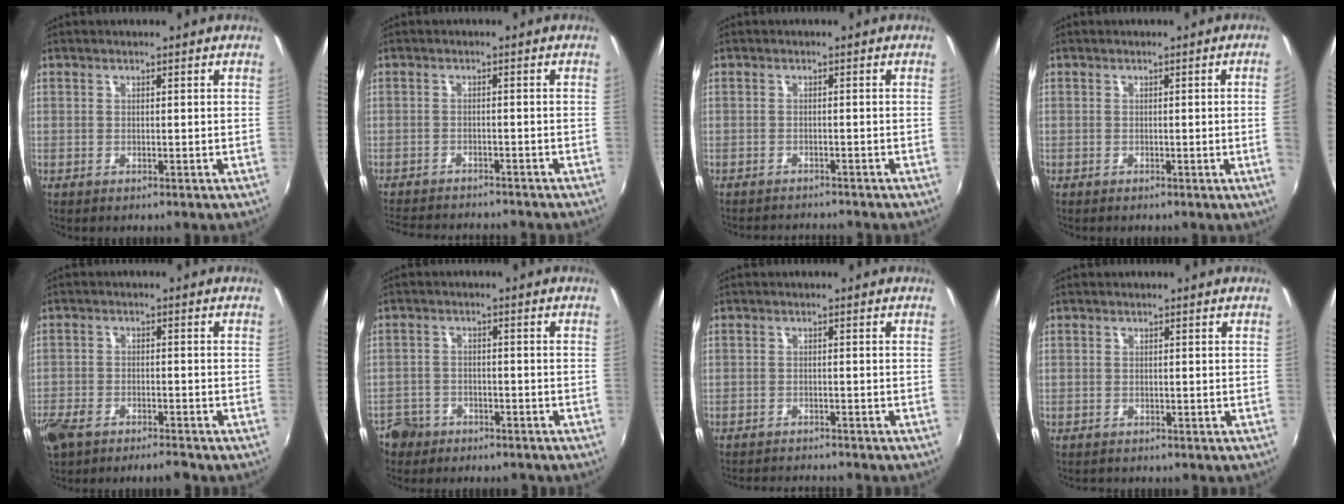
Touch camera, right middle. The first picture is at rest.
{"total": 10.4, "force": [-9.5, 2.2, 3.6], "torque": [-0.092, -0.011, -0.146]}
{"total": 4.6, "force": [-4.4, 0.8, 1.0], "torque": [-0.032, -0.011, -0.068]}
{"total": 2.2, "force": [-0.1, -1.3, 1.7], "torque": [-0.023, -0.012, 0.003]}
{"total": 8.9, "force": [-7.0, 3.1, 4.6], "torque": [-0.123, -0.024, -0.127]}
{"total": 7.6, "force": [-5.2, 5.2, 1.6], "torque": [-0.061, 0.013, -0.087]}
{"total": 6.0, "force": [-5.7, 0.7, 1.5], "torque": [-0.045, -0.010, -0.089]}
{"total": 0.9, "force": [-0.8, 0.4, -0.1], "torque": [-0.002, -0.001, -0.014]}